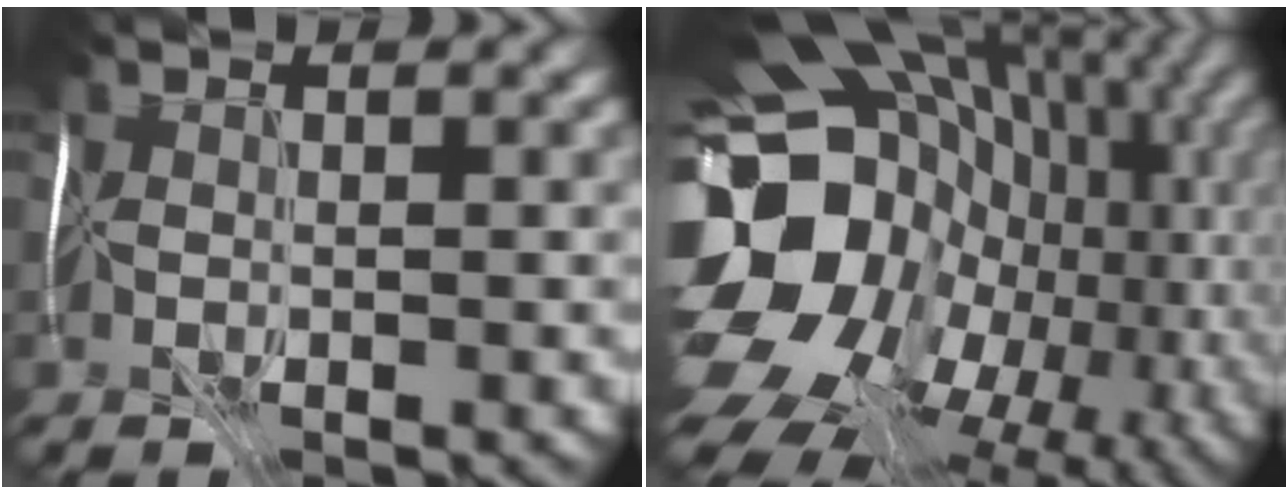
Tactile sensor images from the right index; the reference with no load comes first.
{"total": 19.0, "force": [-2.6, 15.9, 10.0], "torque": [-0.187, -0.015, -0.039]}